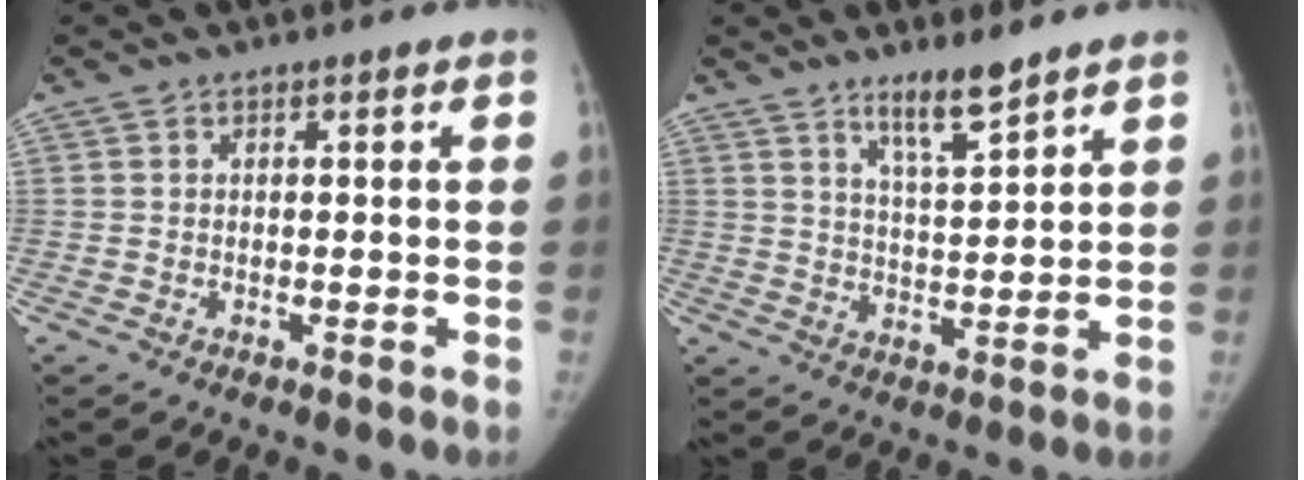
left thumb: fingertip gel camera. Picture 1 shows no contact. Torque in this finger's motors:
{"motor_torque": [-0.16, 0.06, 0.50, -0.39, 0.04]}